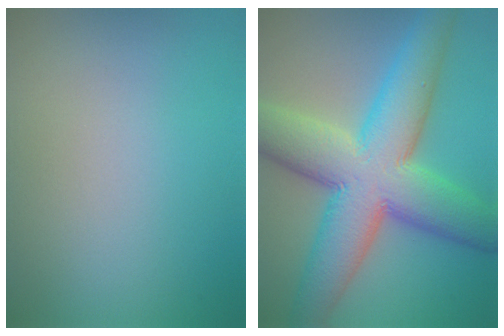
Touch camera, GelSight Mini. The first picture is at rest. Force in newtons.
{"total": 12.1, "press": 12.1, "slide": 0.3}